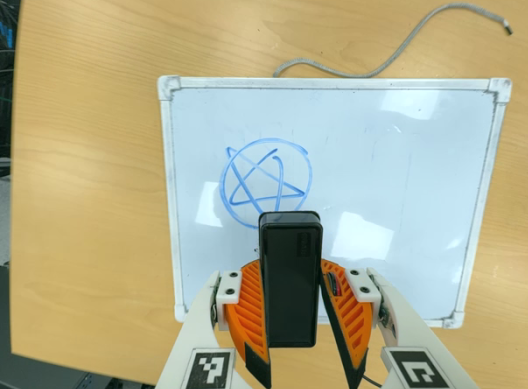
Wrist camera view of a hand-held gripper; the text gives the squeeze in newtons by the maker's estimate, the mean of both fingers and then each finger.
{"total": 5.3, "left": 4.6, "right": 6.0}